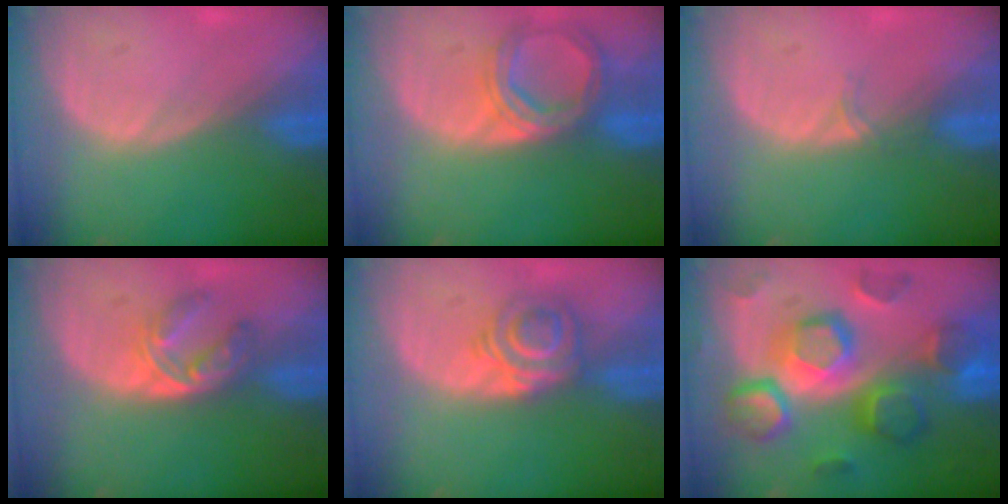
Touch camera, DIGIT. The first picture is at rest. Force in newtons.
{"total": 6.7, "press": 6.2, "slide": 2.7}
{"total": 1.3, "press": 1.0, "slide": 0.9}
{"total": 5.9, "press": 4.7, "slide": 3.6}
{"total": 6.2, "press": 5.3, "slide": 3.3}
{"total": 12.4, "press": 12.4, "slide": 1.1}